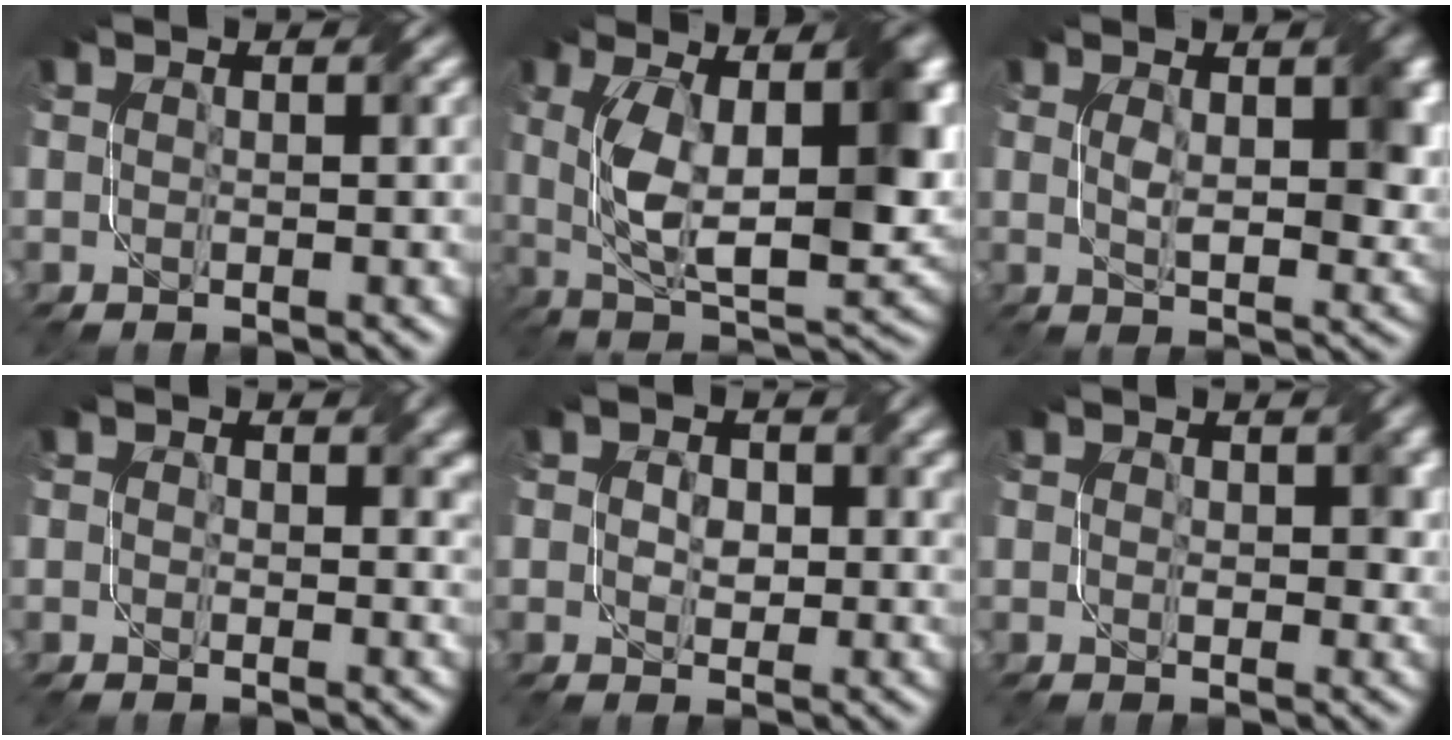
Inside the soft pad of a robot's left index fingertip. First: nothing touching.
{"total": 11.3, "force": [1.4, 4.7, 10.1], "torque": [-0.175, -0.009, 0.028]}
{"total": 5.5, "force": [1.1, 2.2, 4.8], "torque": [-0.076, -0.004, 0.026]}
{"total": 2.7, "force": [0.9, 1.9, 1.6], "torque": [-0.016, -0.004, 0.008]}
{"total": 2.8, "force": [0.5, 2.1, 1.8], "torque": [-0.033, -0.004, 0.007]}
{"total": 2.6, "force": [0.7, 1.7, 1.9], "torque": [-0.027, -0.005, 0.011]}